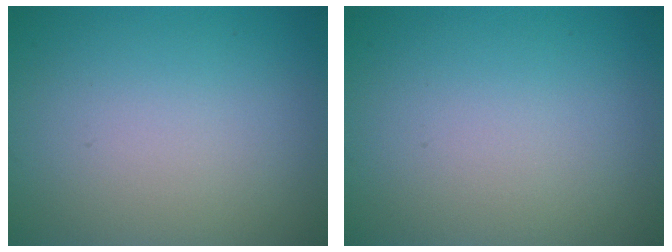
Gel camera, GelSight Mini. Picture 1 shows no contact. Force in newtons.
{"total": 0.0}